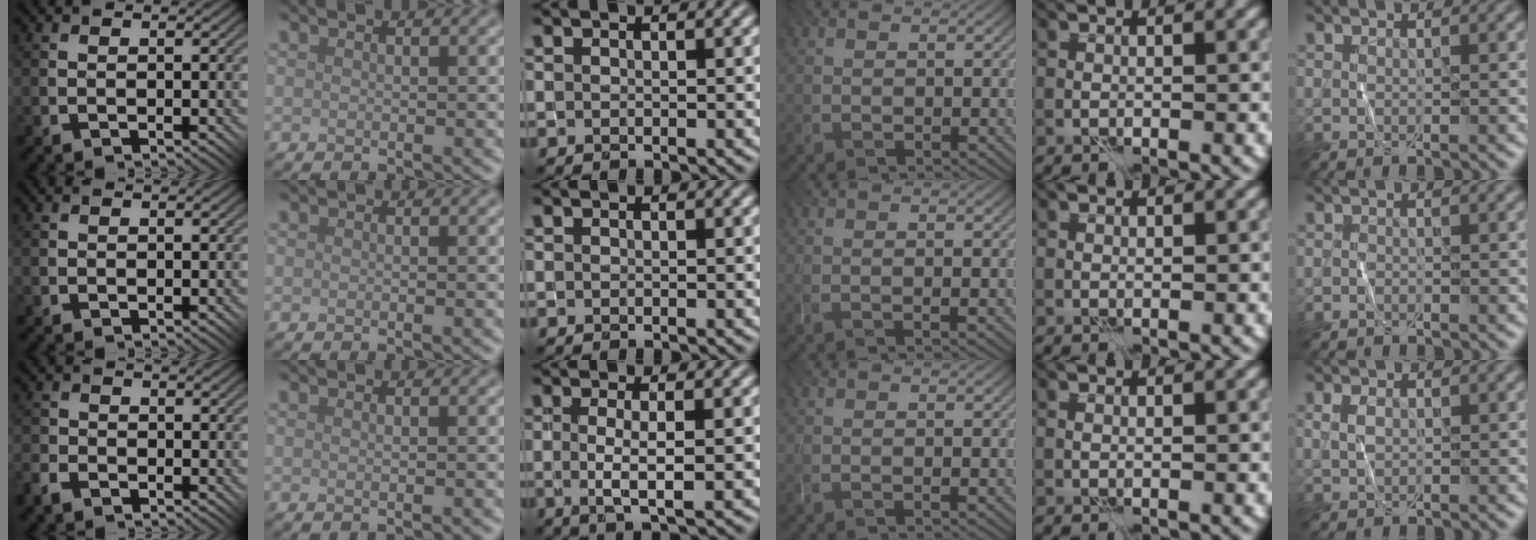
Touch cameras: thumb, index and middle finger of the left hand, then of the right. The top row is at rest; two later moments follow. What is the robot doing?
{"motion": "fold", "object": "shorts"}